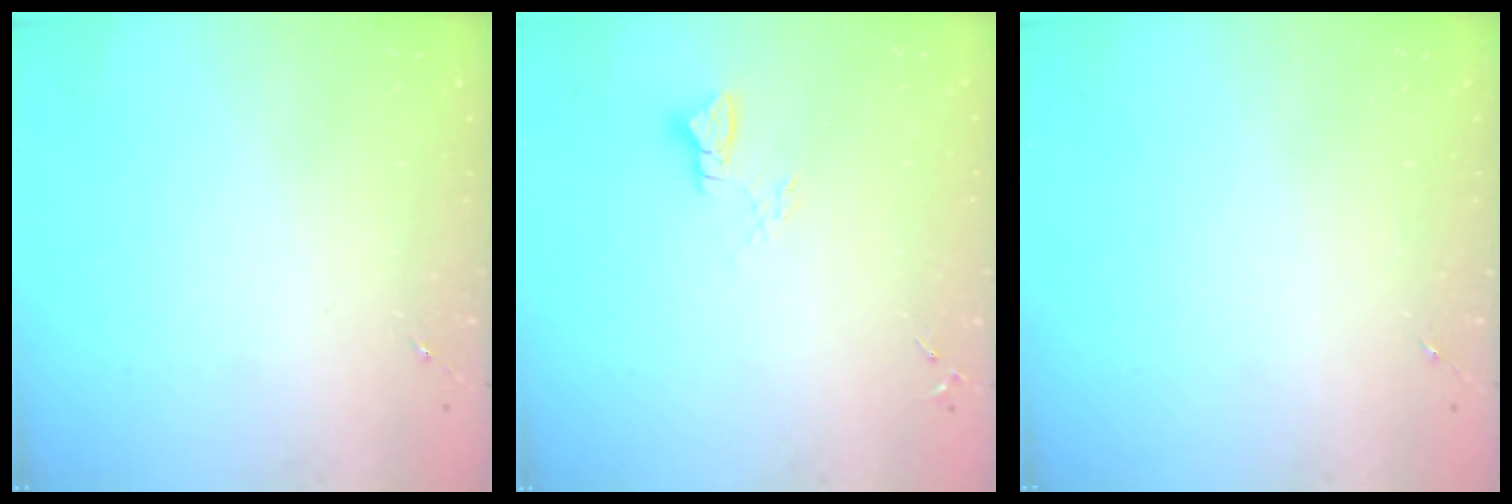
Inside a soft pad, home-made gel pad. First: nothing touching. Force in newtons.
{"total": 2.8, "press": 2.8, "slide": 0.2}
{"total": 0.0}